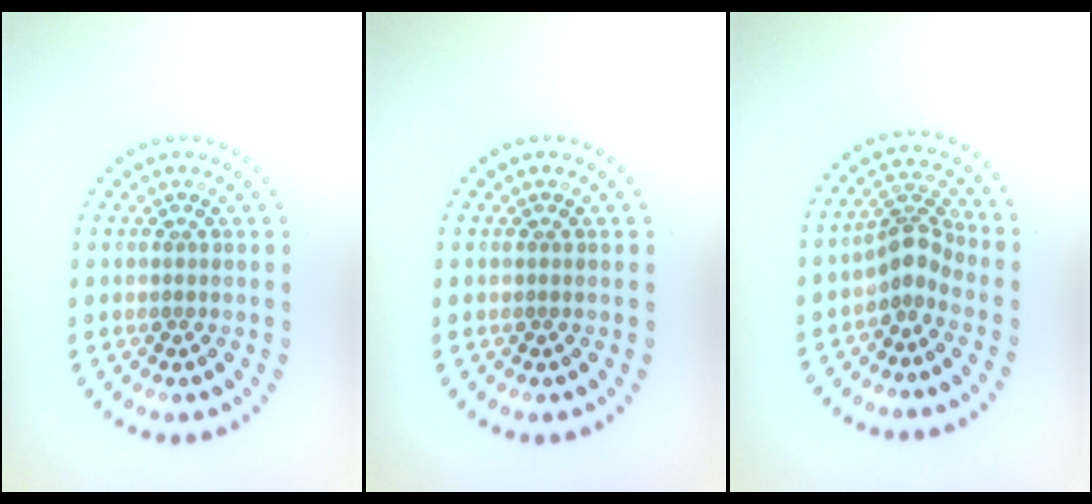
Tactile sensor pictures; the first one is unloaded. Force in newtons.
{"total": 0.0}
{"total": 2.8, "press": 2.1, "slide": 1.9}